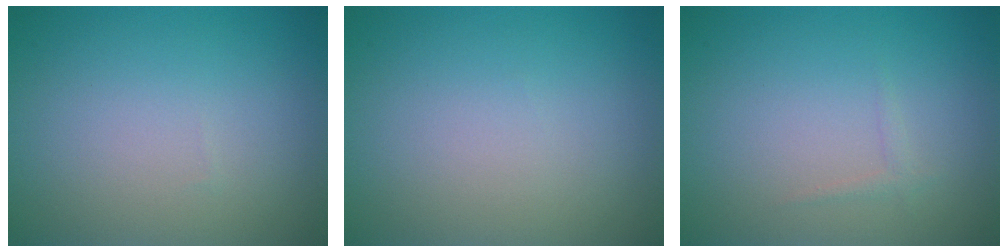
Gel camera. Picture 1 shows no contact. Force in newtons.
{"total": 0.0}
{"total": 0.7, "press": 0.7, "slide": 0.0}